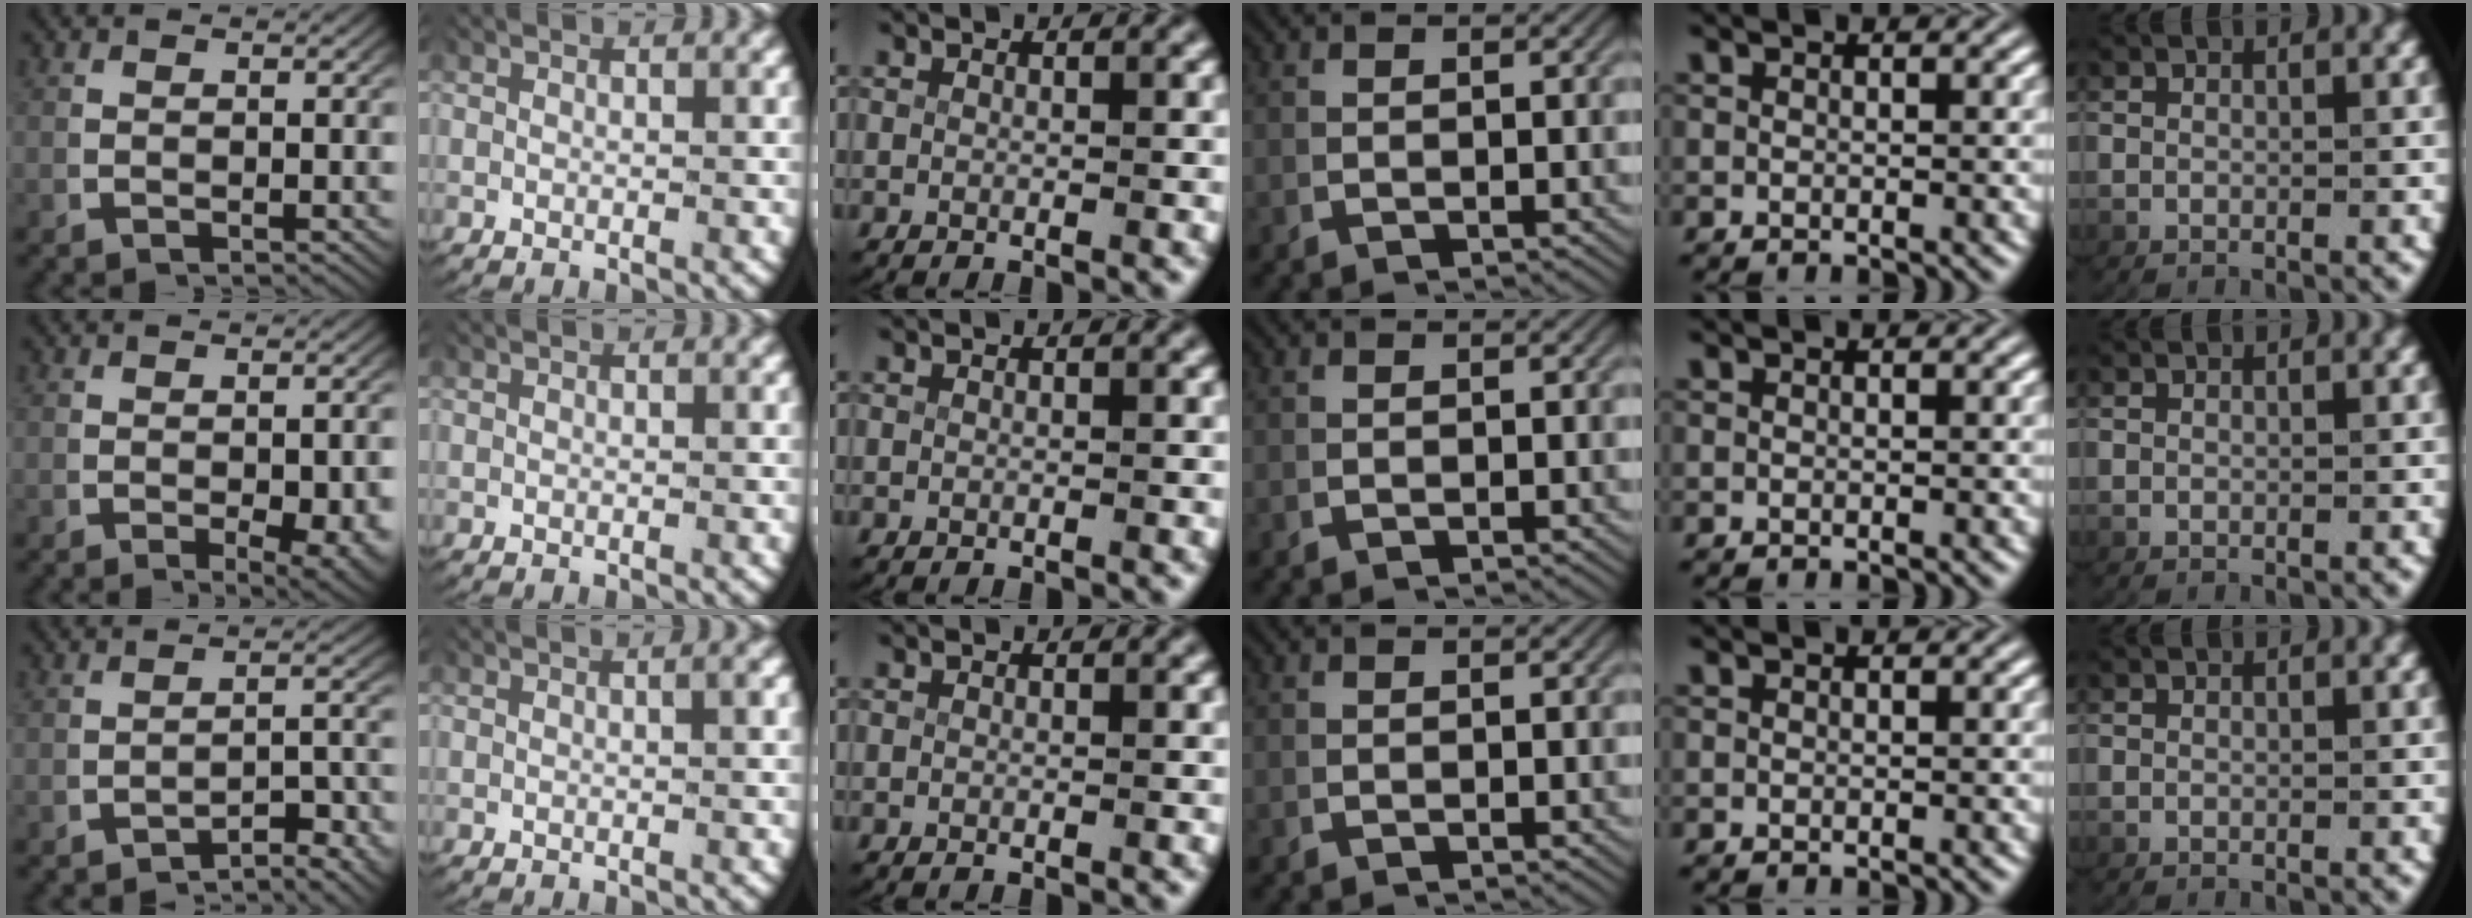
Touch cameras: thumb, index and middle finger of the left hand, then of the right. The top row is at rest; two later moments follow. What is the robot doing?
{"motion": "lift_and_place", "object": "map"}